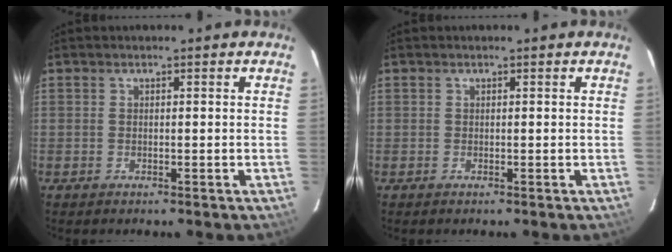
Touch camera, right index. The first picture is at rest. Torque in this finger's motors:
{"motor_torque": [-0.63, 0.42, -0.66, -0.21]}